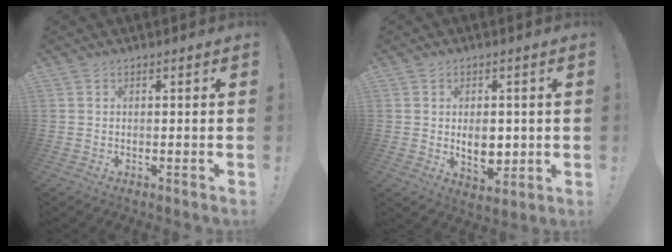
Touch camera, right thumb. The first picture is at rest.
{"total": 7.5, "force": [0.0, 5.3, 5.3], "torque": [-0.059, -0.002, 0.000]}